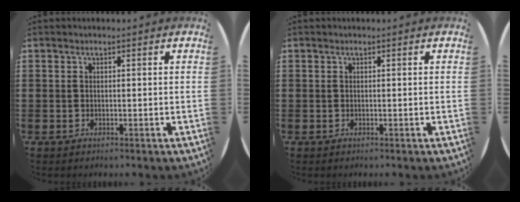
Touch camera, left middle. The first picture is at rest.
{"total": 0.0}